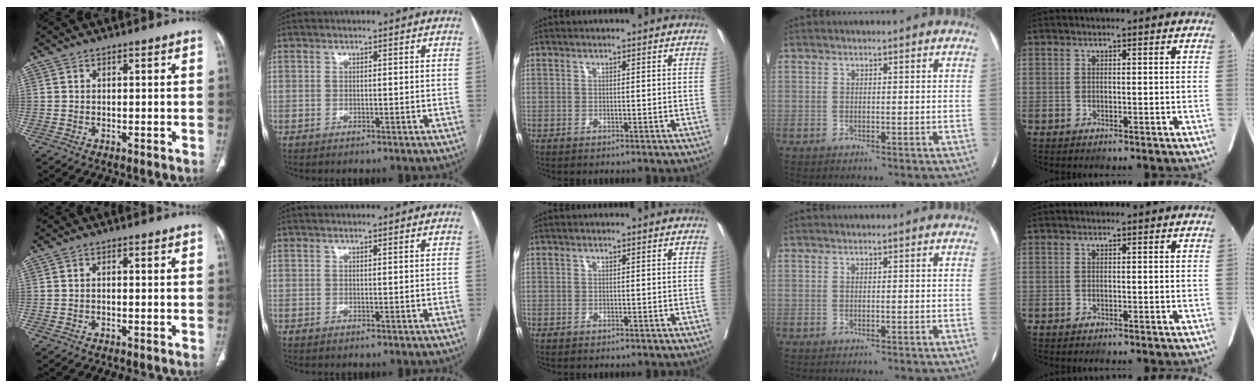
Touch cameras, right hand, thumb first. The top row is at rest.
{"thumb": {"total": 0.5, "force": [-0.2, 0.3, 0.4], "torque": [-0.005, 0.001, -0.008]}}